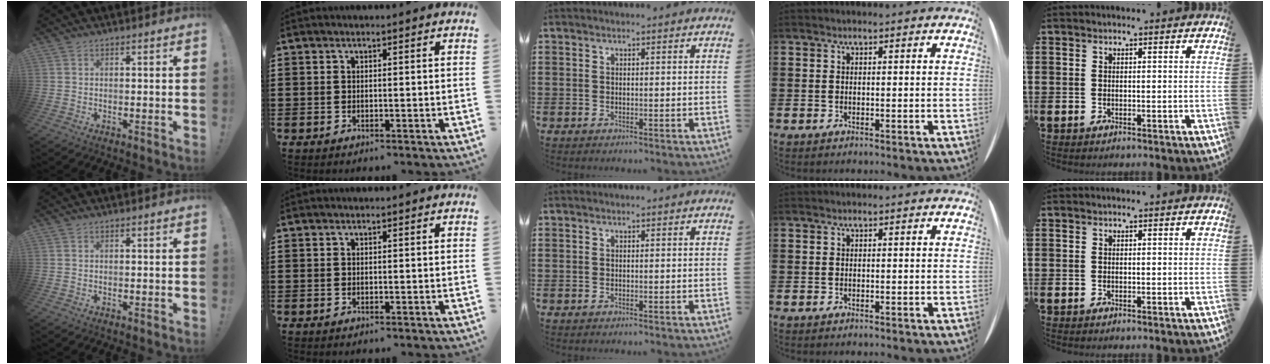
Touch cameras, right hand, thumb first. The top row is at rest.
{}